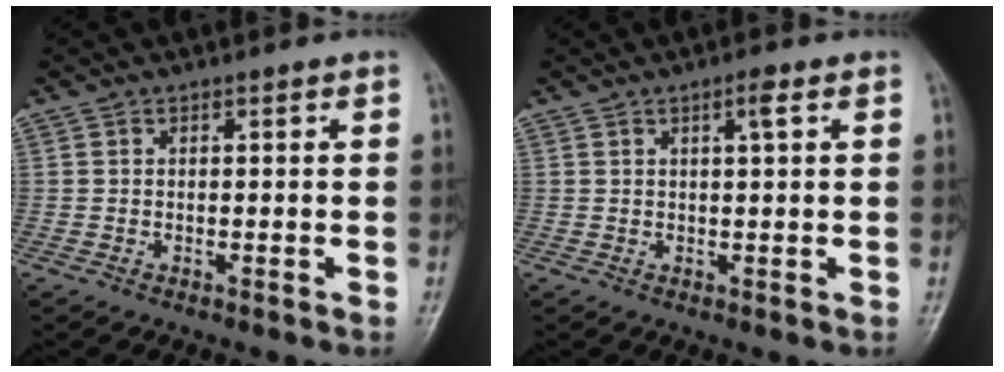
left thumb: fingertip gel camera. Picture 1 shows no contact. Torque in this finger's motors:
{"motor_torque": [-0.25, -0.01, -0.09, -0.11, 0.08]}